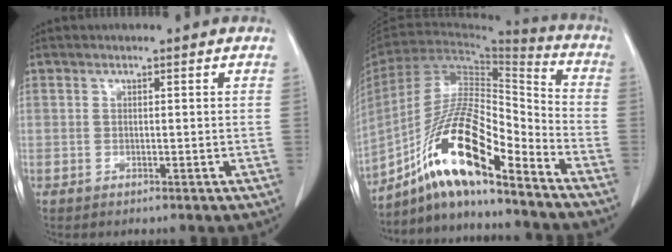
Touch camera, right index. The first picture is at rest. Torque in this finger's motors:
{"motor_torque": [1.43, -0.70, 0.72, 0.21]}